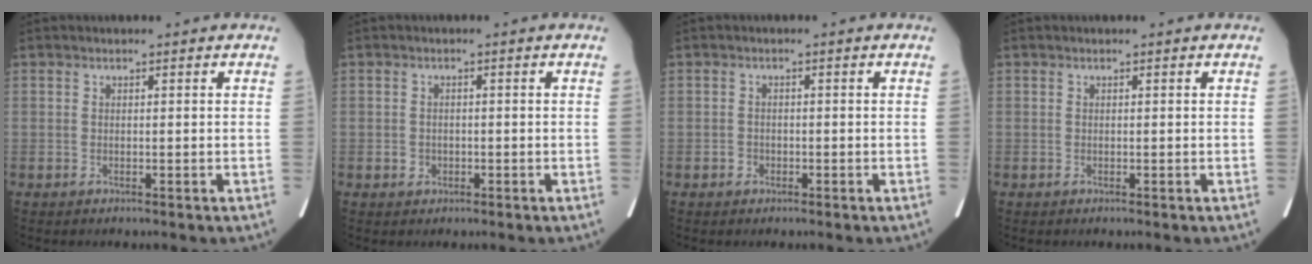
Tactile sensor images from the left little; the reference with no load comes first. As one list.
[{"total": 1.5, "force": [-0.5, 1.3, 0.4], "torque": [-0.006, 0.005, -0.005]}, {"total": 1.1, "force": [-0.6, 1.0, 0.2], "torque": [-0.002, 0.005, -0.012]}, {"total": 0.0}]